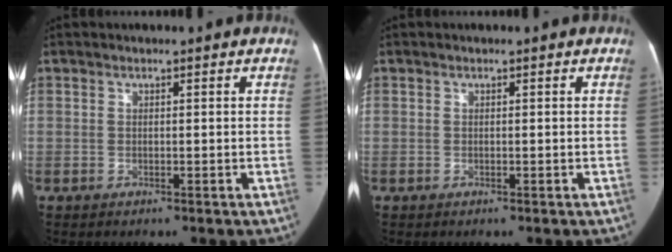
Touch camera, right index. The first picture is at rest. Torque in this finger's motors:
{"motor_torque": [-0.03, -0.02, 0.03, -0.01]}